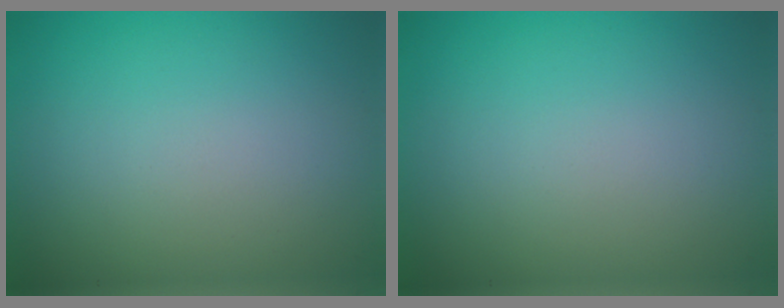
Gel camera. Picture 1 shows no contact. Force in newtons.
{"total": 0.0}